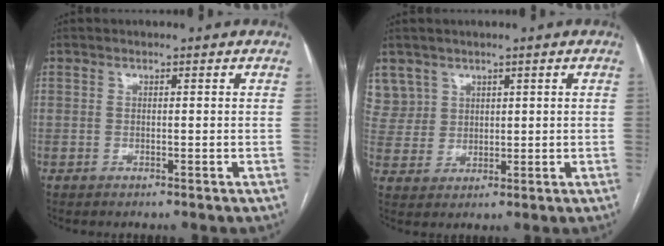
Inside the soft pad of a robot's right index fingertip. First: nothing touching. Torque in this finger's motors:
{"motor_torque": [-0.23, 0.28, -0.04, -0.01]}